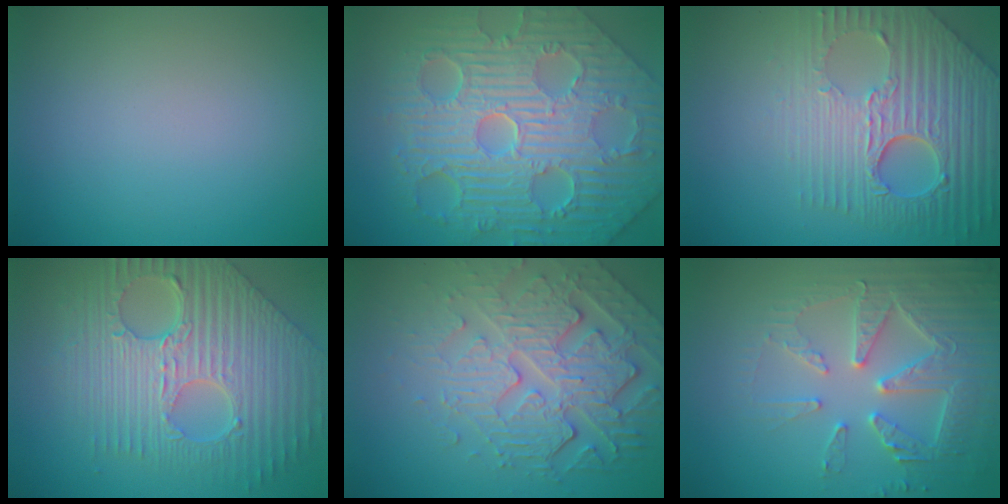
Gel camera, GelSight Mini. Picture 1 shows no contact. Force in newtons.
{"total": 12.5, "press": 8.2, "slide": 9.4}
{"total": 8.7, "press": 6.1, "slide": 6.2}
{"total": 10.1, "press": 7.1, "slide": 7.2}
{"total": 6.9, "press": 5.1, "slide": 4.7}
{"total": 5.4, "press": 5.0, "slide": 2.1}